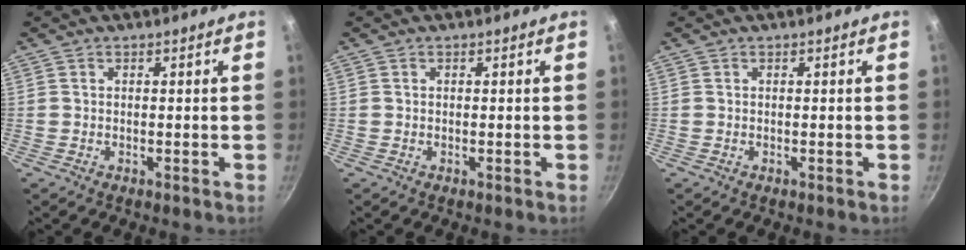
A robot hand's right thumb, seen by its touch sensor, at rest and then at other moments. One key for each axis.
{"total": 0.0}
{"total": 0.0}